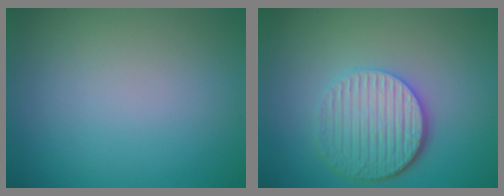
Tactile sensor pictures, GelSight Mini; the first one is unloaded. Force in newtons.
{"total": 5.2, "press": 4.0, "slide": 3.2}